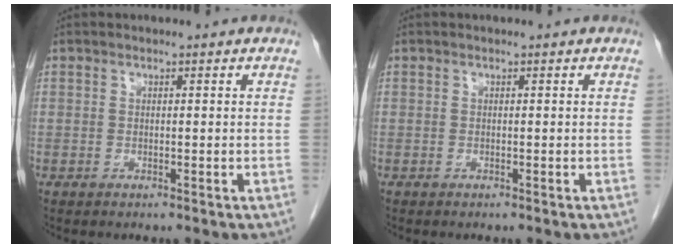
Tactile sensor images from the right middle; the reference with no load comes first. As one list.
[{"total": 0.0}]